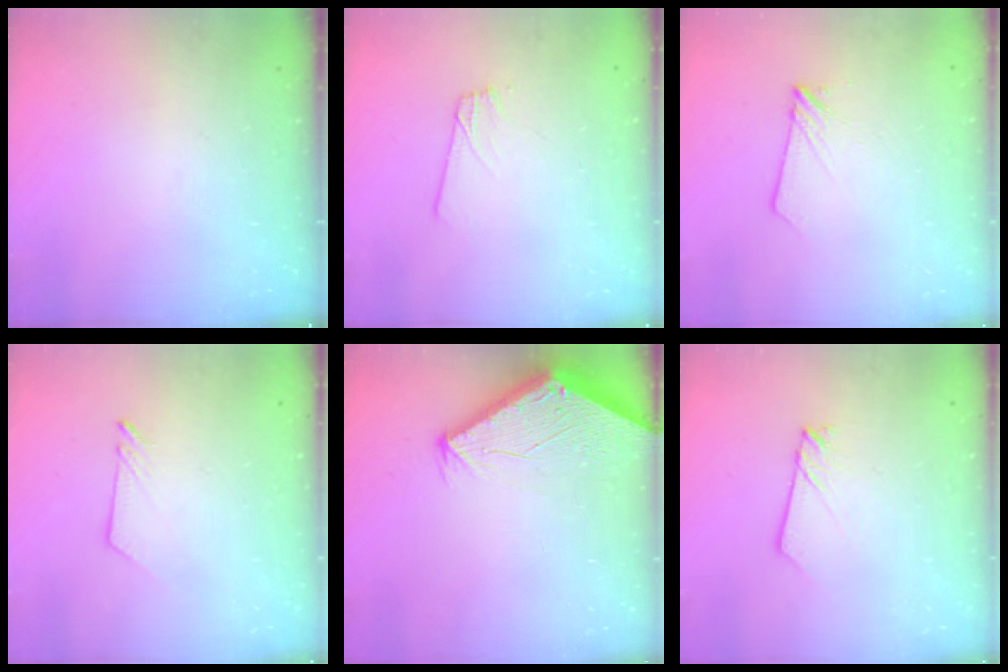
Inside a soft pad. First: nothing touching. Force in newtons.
{"total": 1.8, "press": 1.8, "slide": 0.1}
{"total": 6.4, "press": 6.4, "slide": 0.6}
{"total": 2.6, "press": 2.6, "slide": 0.3}
{"total": 2.9, "press": 2.9, "slide": 0.1}
{"total": 2.5, "press": 2.5, "slide": 0.2}